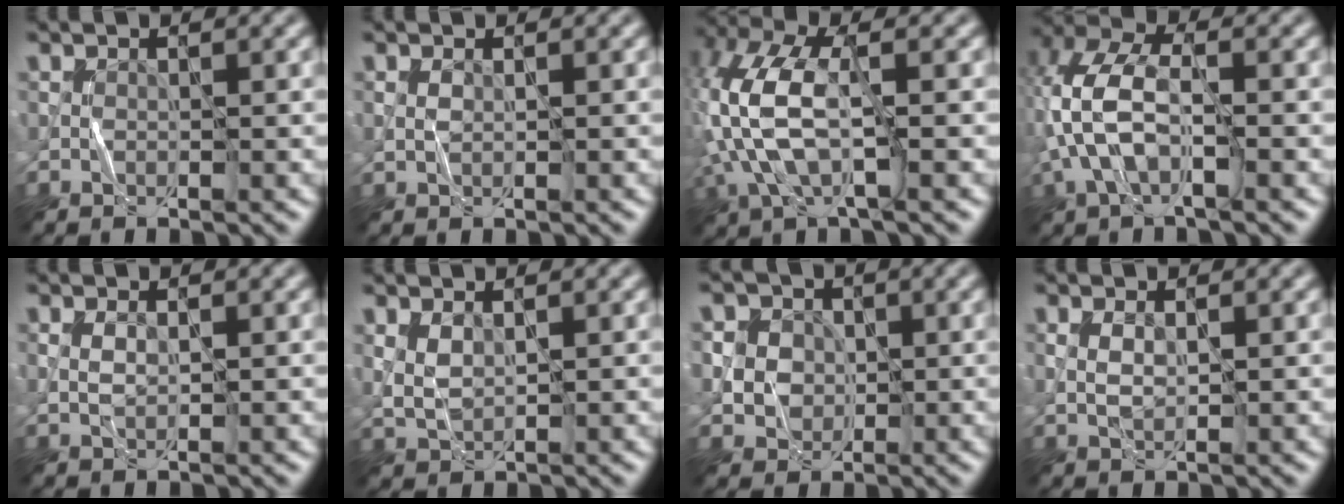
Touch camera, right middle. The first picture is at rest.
{"total": 0.8, "force": [0.2, 0.4, 0.7], "torque": [-0.017, 0.001, 0.003]}
{"total": 9.0, "force": [-0.4, 4.2, 8.0], "torque": [-0.198, 0.013, -0.017]}
{"total": 7.1, "force": [-0.9, 3.6, 6.0], "torque": [-0.143, 0.019, -0.027]}
{"total": 1.2, "force": [0.2, 0.5, 1.0], "torque": [-0.024, 0.001, 0.004]}
{"total": 1.8, "force": [0.8, 0.9, 1.3], "torque": [-0.033, -0.002, 0.022]}
{"total": 6.2, "force": [1.4, 5.6, 2.2], "torque": [-0.046, 0.029, 0.015]}
{"total": 1.5, "force": [0.4, 0.7, 1.3], "torque": [-0.032, 0.000, 0.009]}